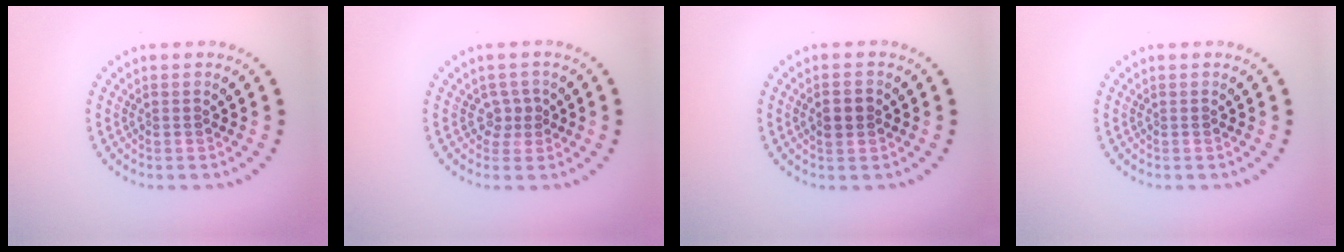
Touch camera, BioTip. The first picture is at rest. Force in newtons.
{"total": 1.7, "press": 1.2, "slide": 1.3}
{"total": 2.3, "press": 2.3, "slide": 0.0}
{"total": 0.0}